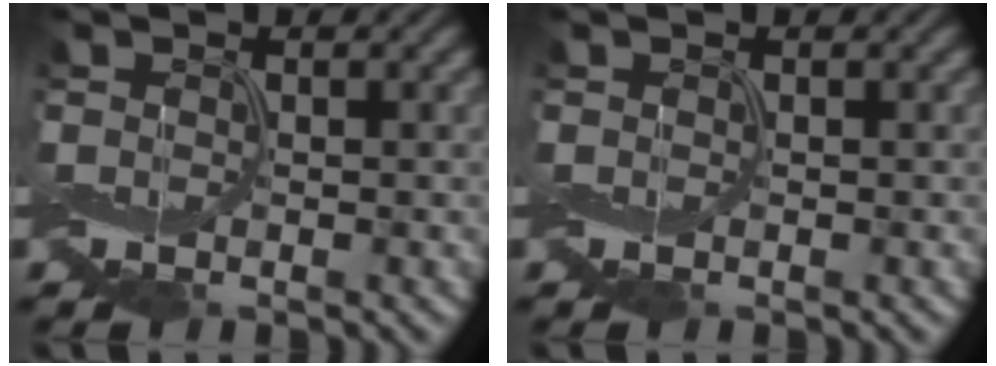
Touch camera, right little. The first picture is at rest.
{"total": 0.0}